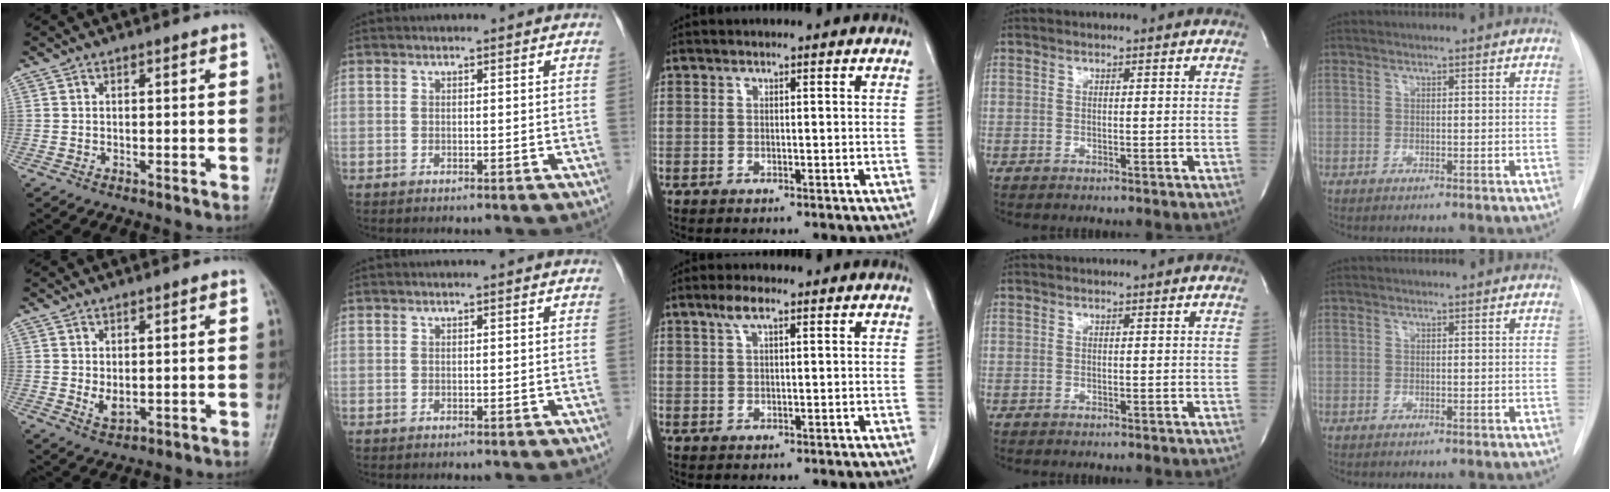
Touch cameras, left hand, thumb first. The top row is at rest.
{"thumb": {"total": 3.4, "force": [0.7, 1.8, 2.8], "torque": [-0.043, -0.012, 0.018]}, "middle": {"total": 2.6, "force": [1.5, 0.6, 2.0], "torque": [-0.046, 0.009, 0.032]}}